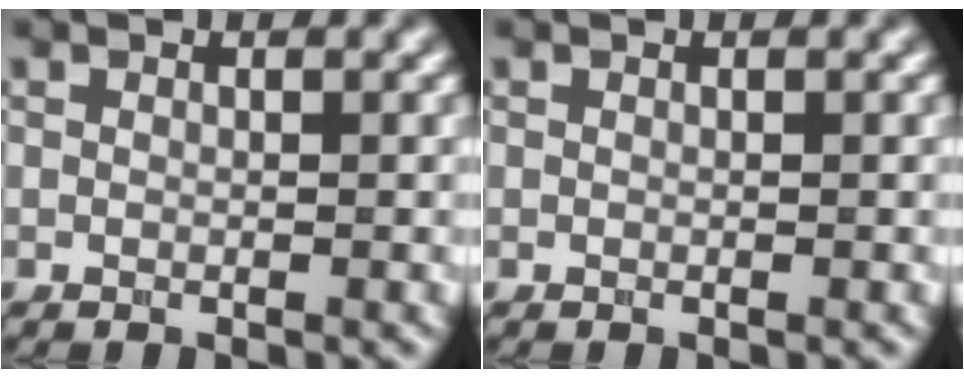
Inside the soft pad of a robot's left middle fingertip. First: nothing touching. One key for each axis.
{"total": 0.0}